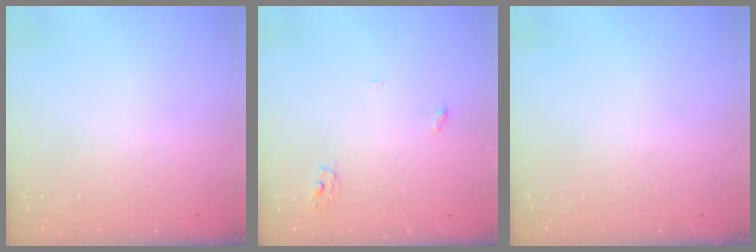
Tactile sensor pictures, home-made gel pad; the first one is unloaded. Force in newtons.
{"total": 2.8, "press": 2.8, "slide": 0.2}
{"total": 0.0}